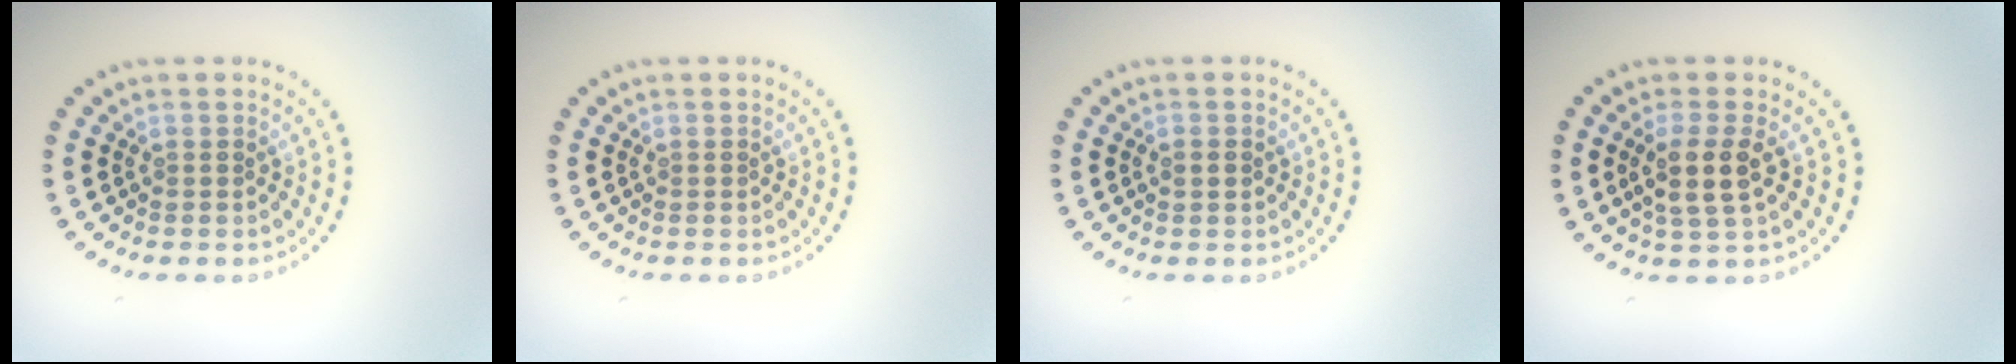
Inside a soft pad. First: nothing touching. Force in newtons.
{"total": 0.0}
{"total": 1.1, "press": 1.1, "slide": 0.1}
{"total": 2.9, "press": 2.5, "slide": 1.4}